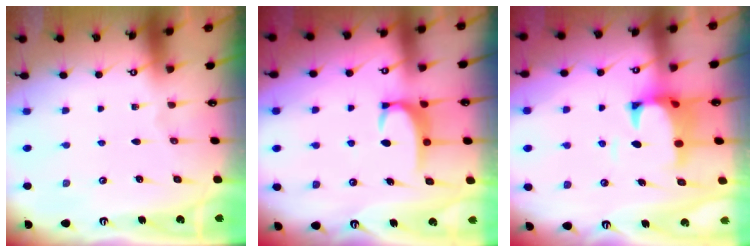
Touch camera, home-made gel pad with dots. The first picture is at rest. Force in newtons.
{"total": 3.3, "press": 3.3, "slide": 0.4}
{"total": 2.6, "press": 2.4, "slide": 1.1}